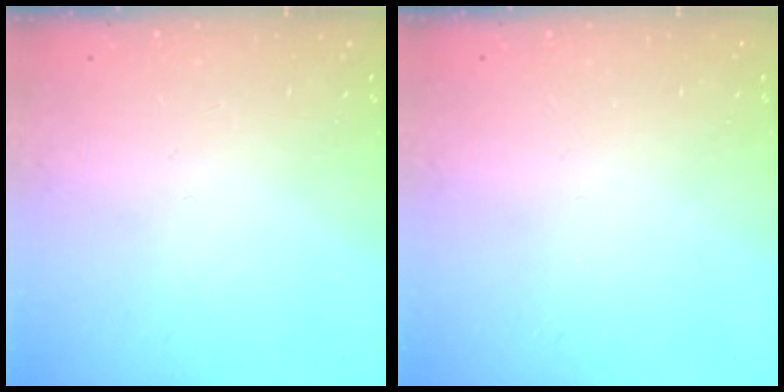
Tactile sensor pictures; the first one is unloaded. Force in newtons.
{"total": 0.0}